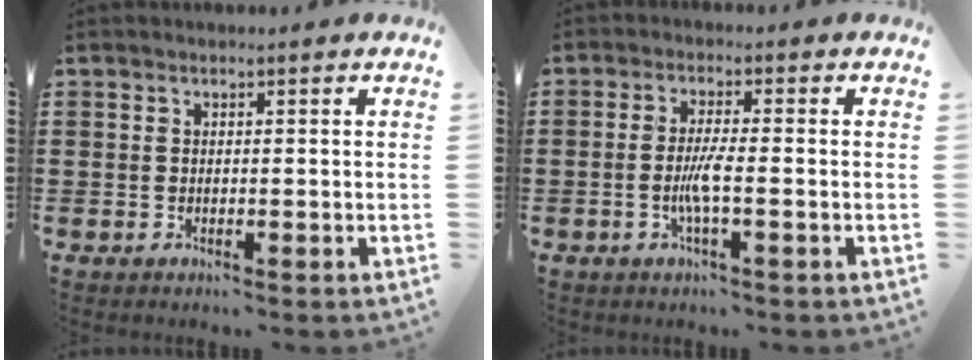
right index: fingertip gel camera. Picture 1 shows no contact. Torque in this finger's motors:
{"motor_torque": [1.13, 1.01, 0.36, 0.10]}